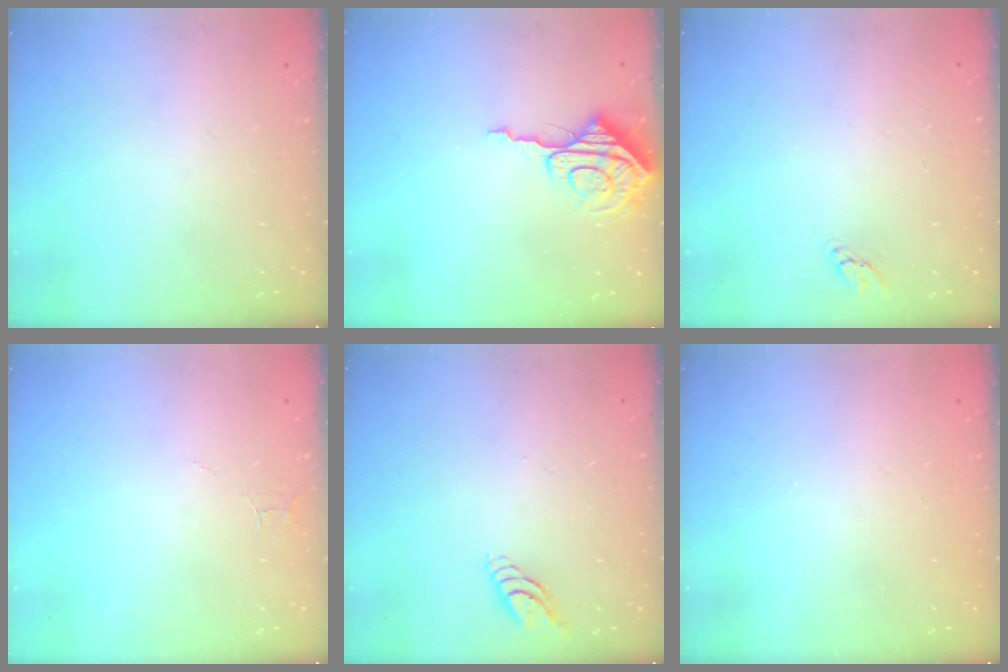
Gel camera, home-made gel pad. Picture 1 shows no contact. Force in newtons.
{"total": 8.5, "press": 8.5, "slide": 0.5}
{"total": 2.9, "press": 2.9, "slide": 0.2}
{"total": 3.5, "press": 3.5, "slide": 0.2}
{"total": 5.3, "press": 5.3, "slide": 0.1}
{"total": 0.0}